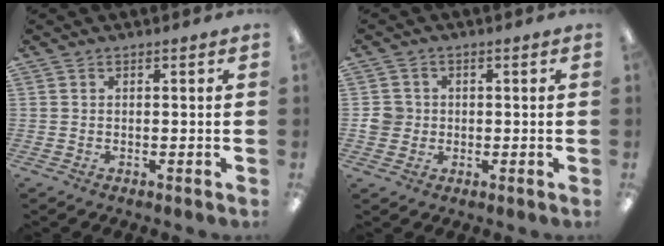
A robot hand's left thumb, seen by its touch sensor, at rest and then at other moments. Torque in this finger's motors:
{"motor_torque": [-0.03, 0.03, 0.06, -0.08, 0.00]}